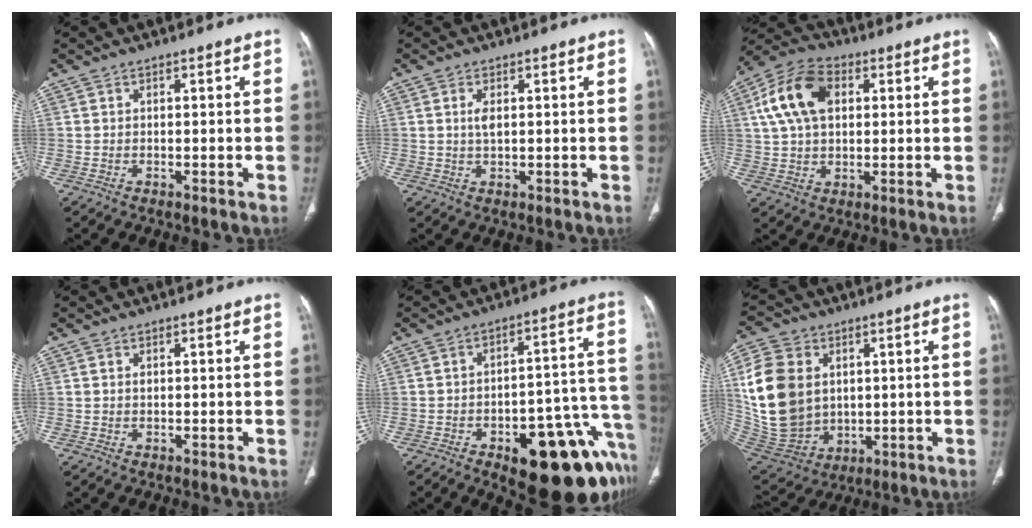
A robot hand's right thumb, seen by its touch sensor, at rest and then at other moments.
{"total": 2.3, "force": [0.5, 1.0, 2.0], "torque": [-0.042, 0.000, 0.013]}
{"total": 13.1, "force": [3.5, 8.3, 9.5], "torque": [-0.174, 0.018, 0.059]}
{"total": 0.7, "force": [0.2, 0.4, 0.5], "torque": [-0.011, 0.004, 0.005]}
{"total": 22.7, "force": [-10.9, 9.4, 17.5], "torque": [-0.137, 0.079, -0.134]}
{"total": 19.1, "force": [3.5, 14.6, 11.7], "torque": [-0.226, -0.012, 0.089]}